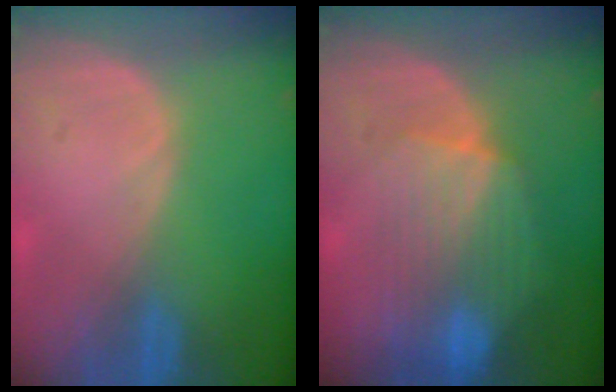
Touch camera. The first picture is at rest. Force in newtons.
{"total": 8.6, "press": 8.0, "slide": 3.2}